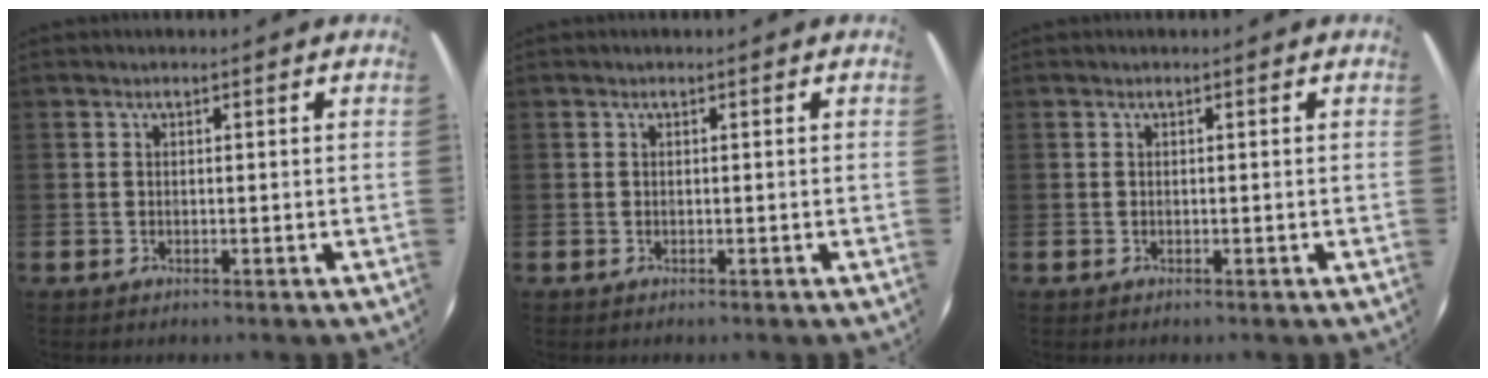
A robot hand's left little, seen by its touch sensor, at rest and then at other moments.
{"total": 0.0}
{"total": 0.0}